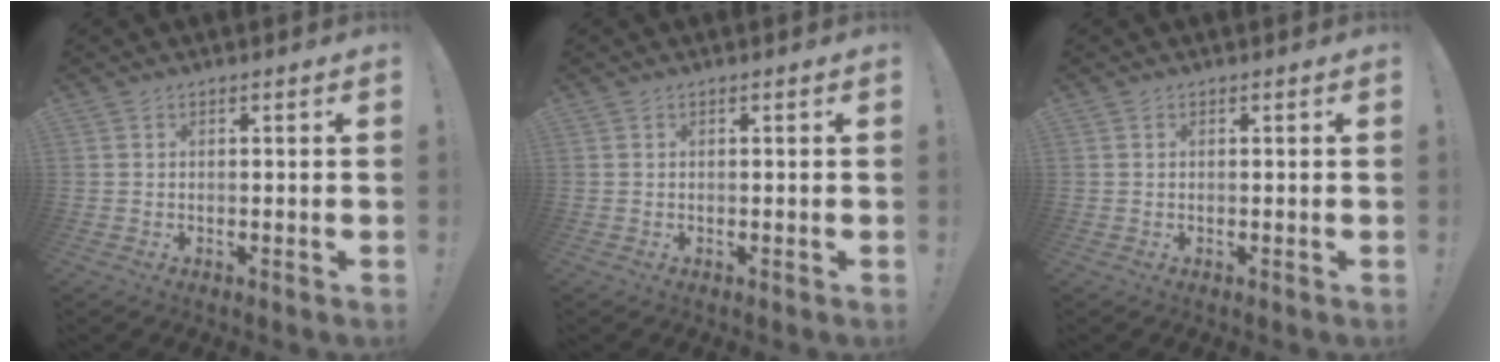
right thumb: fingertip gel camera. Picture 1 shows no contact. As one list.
[{"total": 0.0}, {"total": 0.0}]